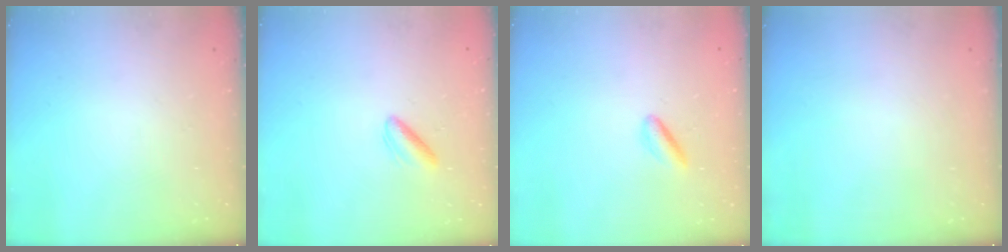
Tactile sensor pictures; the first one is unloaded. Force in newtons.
{"total": 5.0, "press": 4.9, "slide": 1.2}
{"total": 2.9, "press": 2.8, "slide": 0.6}
{"total": 0.0}